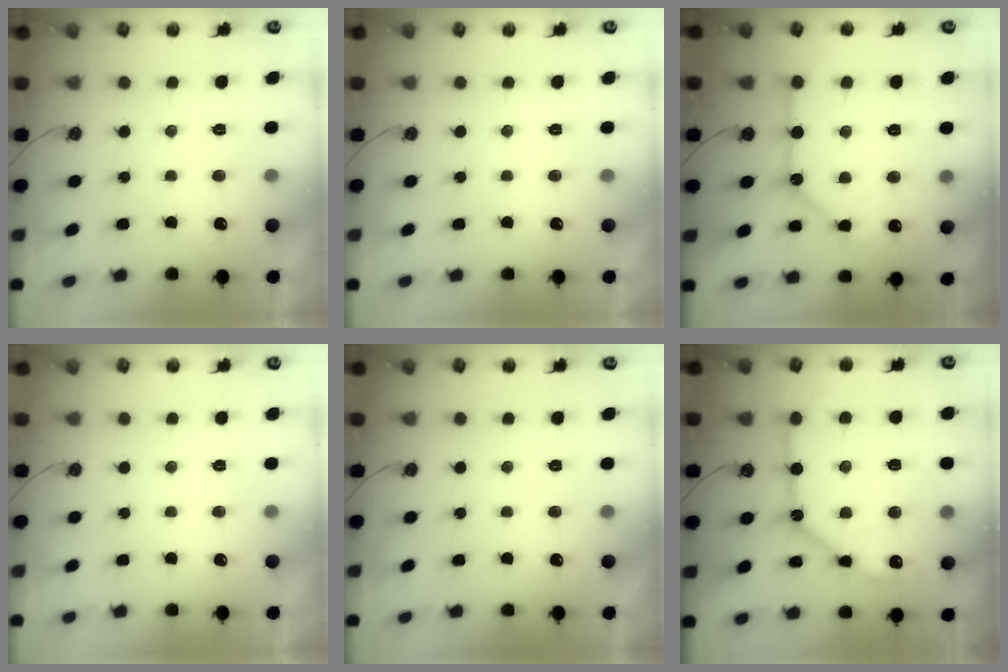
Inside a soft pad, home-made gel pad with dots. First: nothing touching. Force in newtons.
{"total": 0.0}
{"total": 12.9, "press": 12.9, "slide": 1.3}
{"total": 0.0}
{"total": 0.0}
{"total": 14.1, "press": 14.0, "slide": 1.8}